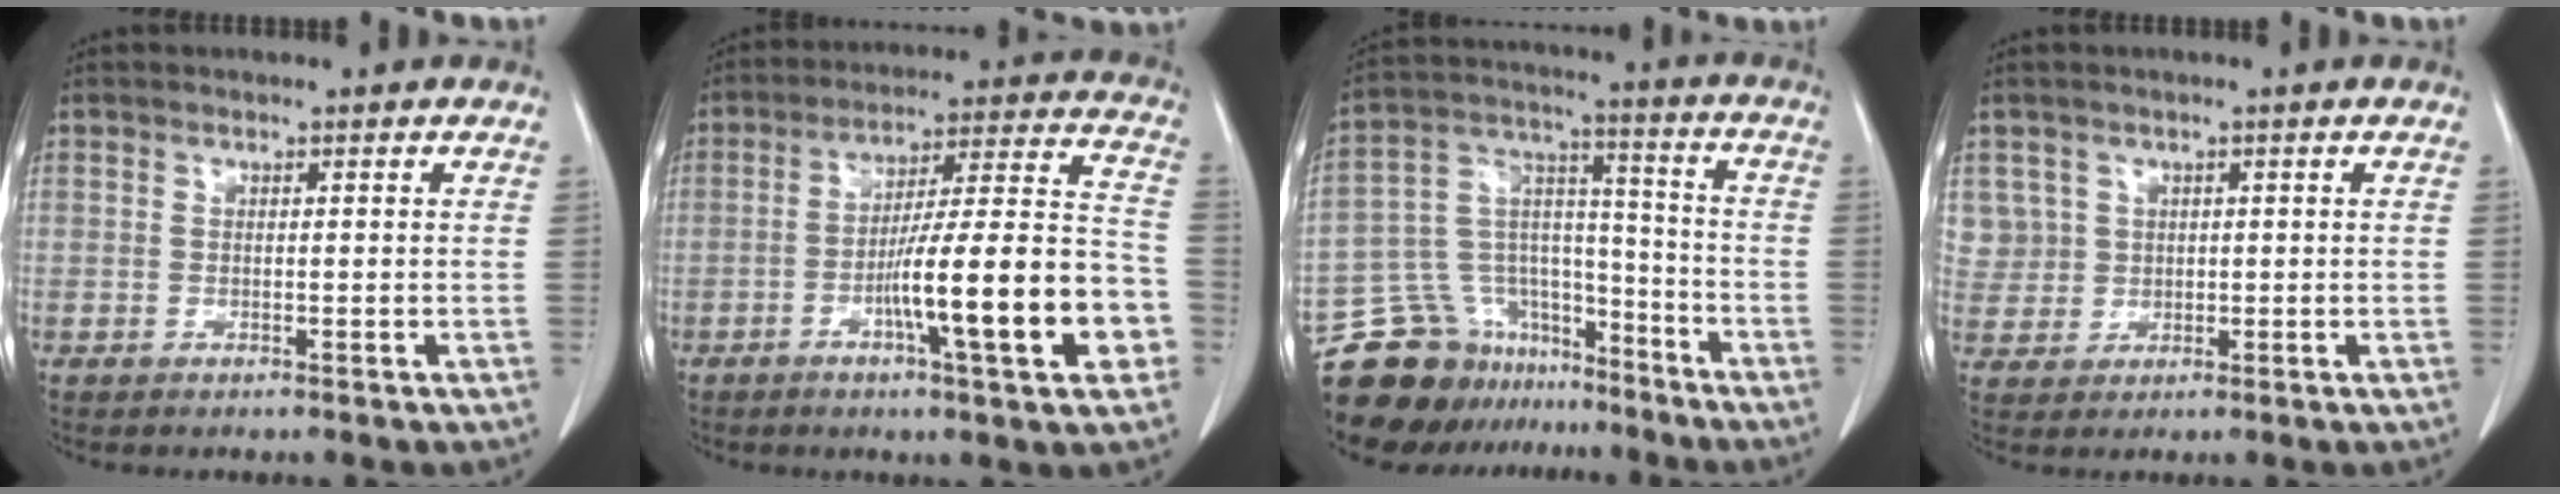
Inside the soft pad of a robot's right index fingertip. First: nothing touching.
{"total": 17.9, "force": [-6.0, 1.4, 16.8], "torque": [-0.242, 0.014, -0.089]}
{"total": 15.5, "force": [-12.8, 8.3, 3.0], "torque": [-0.057, 0.076, -0.218]}
{"total": 4.2, "force": [1.3, 4.0, -0.3], "torque": [0.018, 0.009, 0.030]}